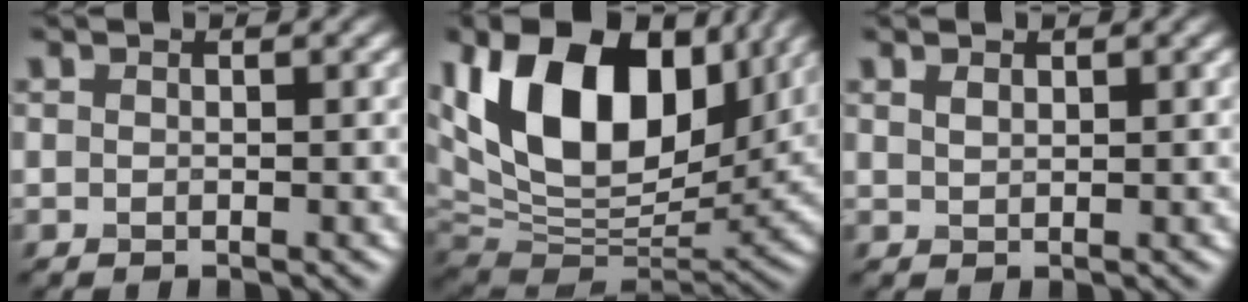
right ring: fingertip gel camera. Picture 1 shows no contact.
{"total": 17.3, "force": [6.3, 10.2, 12.5], "torque": [-0.243, 0.020, 0.108]}
{"total": 0.9, "force": [0.6, 0.4, 0.5], "torque": [-0.012, 0.000, 0.015]}